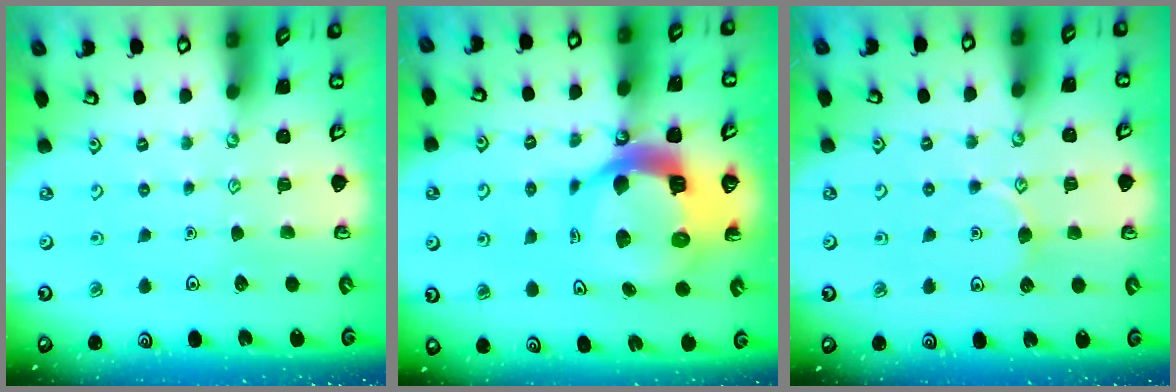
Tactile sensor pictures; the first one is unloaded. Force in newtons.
{"total": 14.9, "press": 14.8, "slide": 1.8}
{"total": 5.9, "press": 5.9, "slide": 0.3}